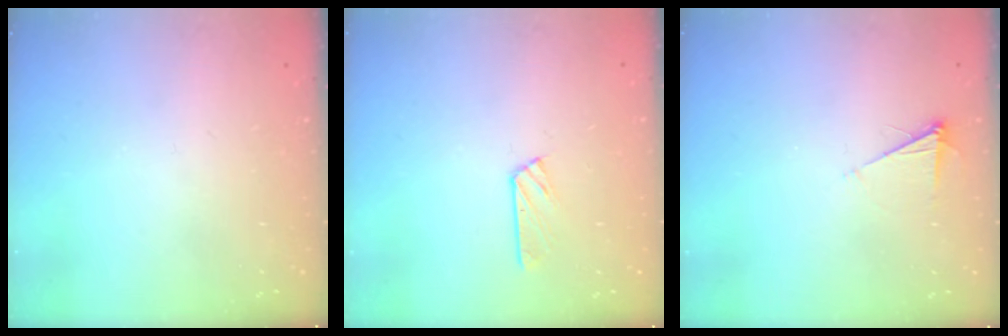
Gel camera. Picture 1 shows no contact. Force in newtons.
{"total": 2.9, "press": 2.9, "slide": 0.3}
{"total": 4.8, "press": 4.7, "slide": 0.6}